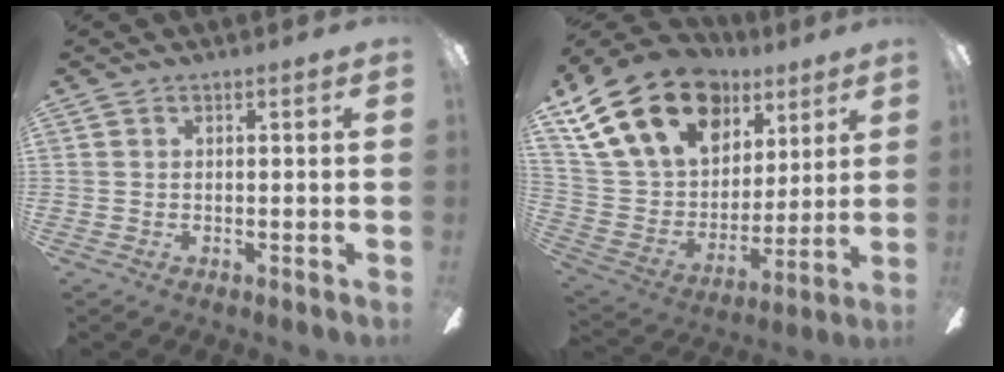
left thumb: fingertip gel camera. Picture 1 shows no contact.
{"total": 24.2, "force": [13.8, 15.3, 12.8], "torque": [-0.261, -0.066, 0.259]}